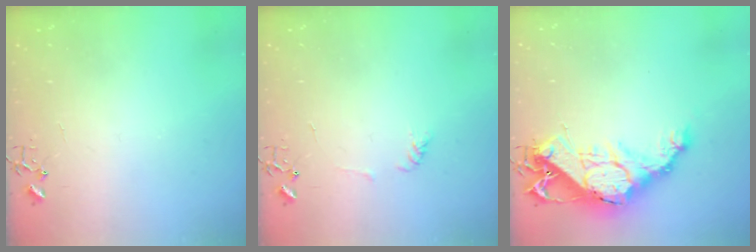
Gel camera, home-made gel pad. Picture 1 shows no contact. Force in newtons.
{"total": 4.8, "press": 4.8, "slide": 0.2}
{"total": 19.1, "press": 19.1, "slide": 1.5}